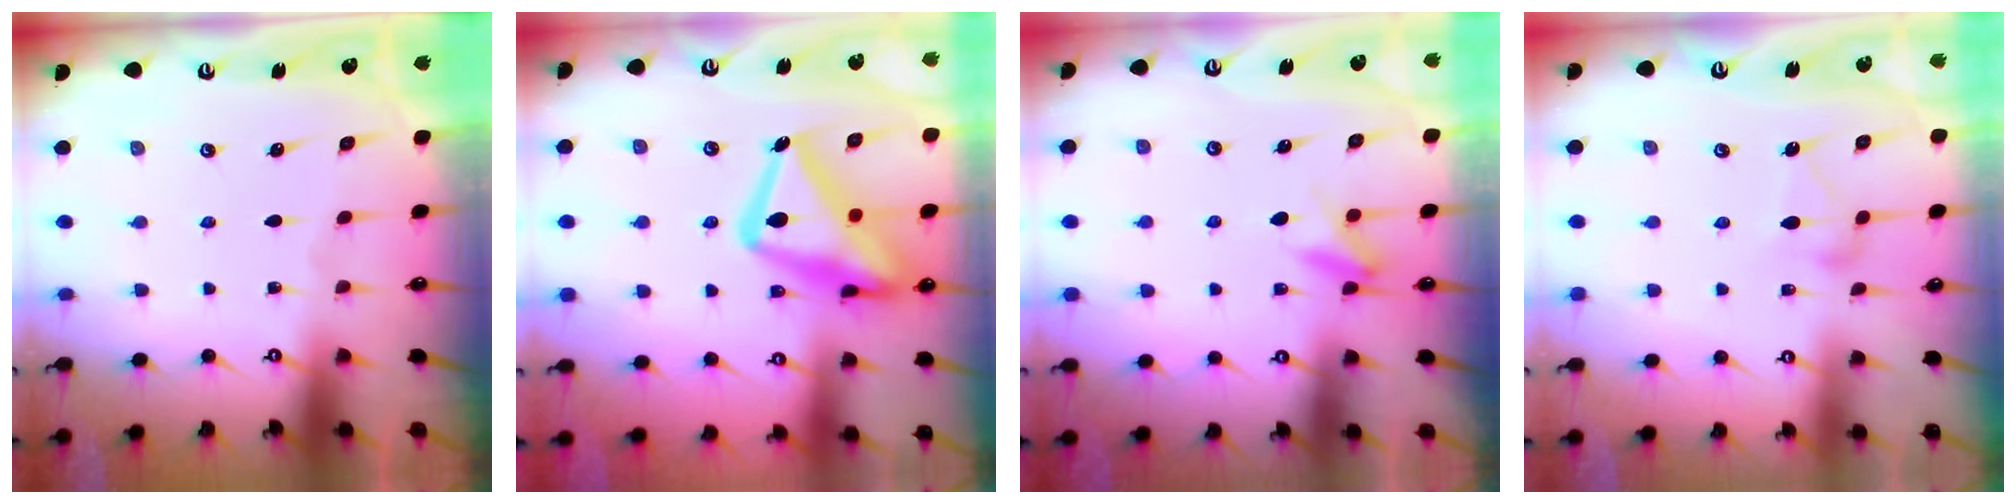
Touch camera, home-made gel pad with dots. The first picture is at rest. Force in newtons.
{"total": 21.7, "press": 21.6, "slide": 1.7}
{"total": 6.6, "press": 6.3, "slide": 1.9}
{"total": 9.1, "press": 9.1, "slide": 0.1}